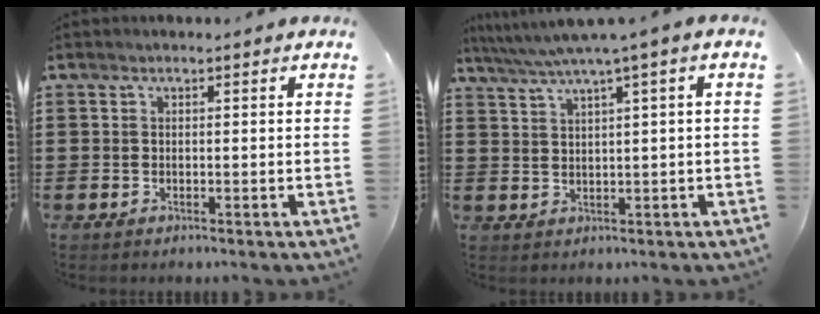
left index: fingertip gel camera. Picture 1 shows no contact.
{"total": 3.9, "force": [1.8, -0.4, 3.5], "torque": [-0.070, -0.008, 0.028]}